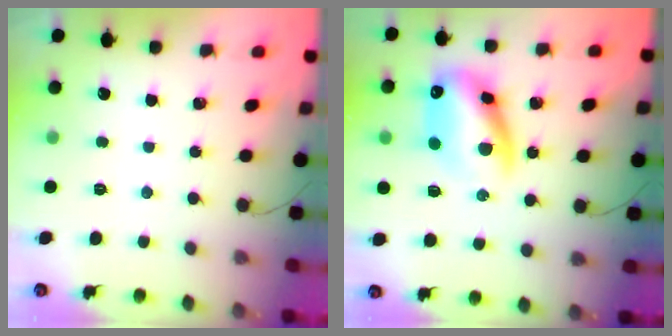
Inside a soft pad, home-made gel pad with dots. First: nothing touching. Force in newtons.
{"total": 14.6, "press": 14.2, "slide": 3.1}